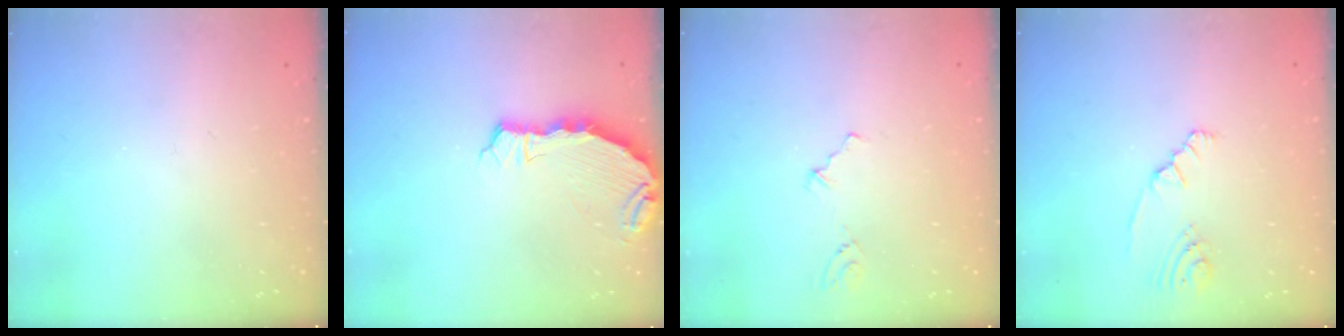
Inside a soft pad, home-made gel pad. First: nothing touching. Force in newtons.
{"total": 6.9, "press": 5.2, "slide": 4.5}
{"total": 1.6, "press": 1.2, "slide": 1.0}
{"total": 2.5, "press": 2.2, "slide": 1.1}